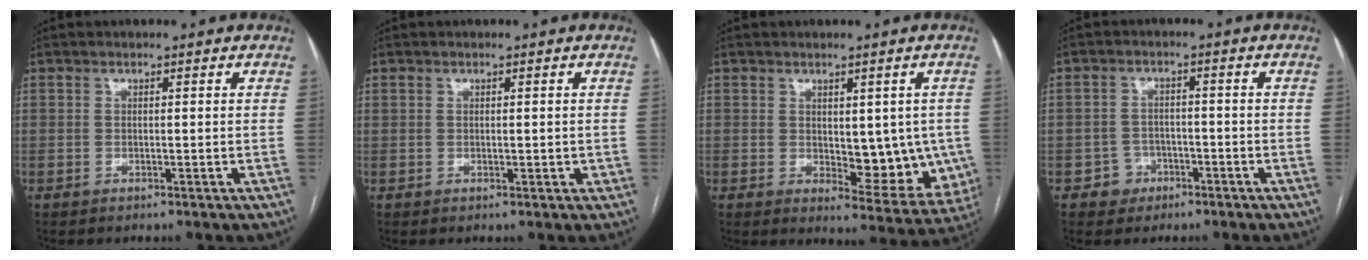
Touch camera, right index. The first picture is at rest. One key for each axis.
{"total": 1.3, "fx": 0.1, "fy": 0.7, "fz": 1.1, "tx": -0.019, "ty": 0.003, "tz": 0.007}
{"total": 10.3, "fx": -0.4, "fy": 4.9, "fz": 9.1, "tx": -0.091, "ty": -0.008, "tz": 0.008}
{"total": 3.6, "fx": -1.9, "fy": 3.1, "fz": 0.2, "tx": 0.004, "ty": 0.015, "tz": -0.028}